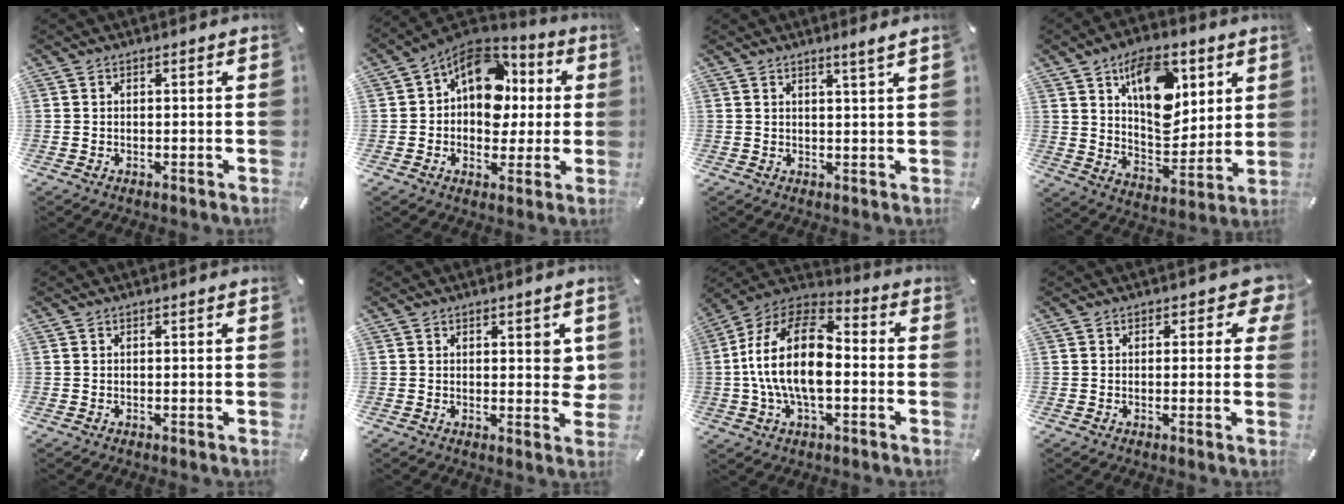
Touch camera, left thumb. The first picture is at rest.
{"total": 14.2, "force": [3.5, 10.9, 8.4], "torque": [-0.126, -0.012, 0.069]}
{"total": 2.5, "force": [1.9, -0.4, 1.5], "torque": [-0.031, -0.009, 0.033]}
{"total": 16.7, "force": [7.4, 10.4, 10.8], "torque": [-0.146, -0.024, 0.130]}
{"total": 0.0}
{"total": 4.0, "force": [1.3, 2.4, 2.9], "torque": [-0.018, -0.008, 0.015]}
{"total": 18.0, "force": [-1.6, 10.3, 14.6], "torque": [-0.294, 0.012, -0.031]}
{"total": 4.3, "force": [1.4, 2.7, 3.1], "torque": [-0.031, 0.000, 0.018]}